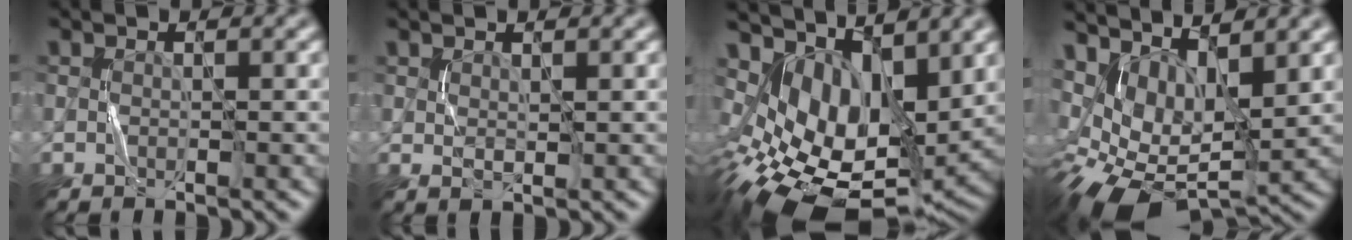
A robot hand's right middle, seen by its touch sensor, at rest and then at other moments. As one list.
[{"total": 1.0, "force": [0.5, 0.4, 0.8], "torque": [-0.019, -0.002, 0.015]}, {"total": 12.3, "force": [2.5, 7.1, 9.7], "torque": [-0.179, -0.018, 0.061]}, {"total": 10.4, "force": [0.9, 5.8, 8.6], "torque": [-0.158, -0.010, 0.025]}]